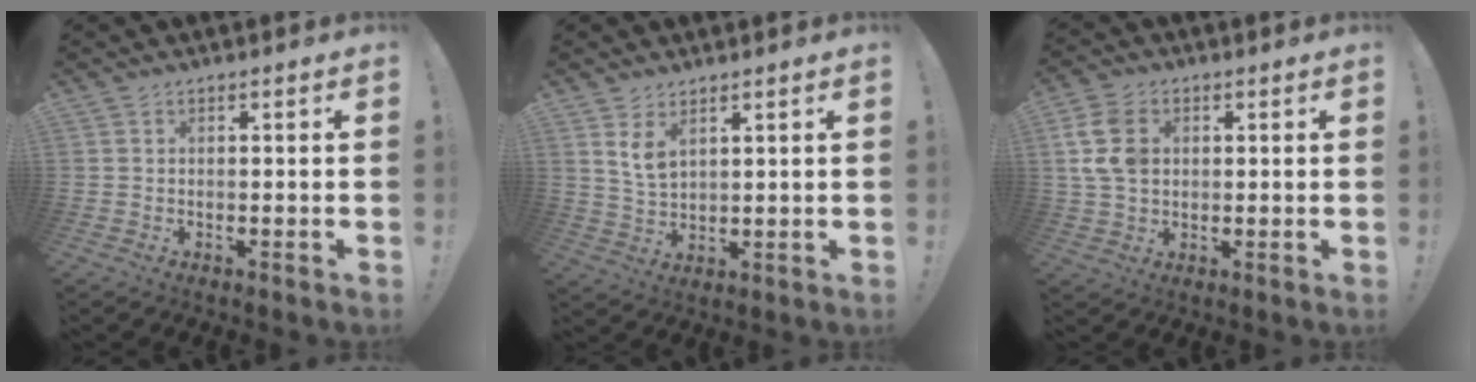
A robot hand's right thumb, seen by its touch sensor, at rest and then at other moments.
{"total": 5.9, "force": [3.6, 3.3, 3.3], "torque": [-0.058, -0.019, 0.067]}
{"total": 11.2, "force": [2.1, 8.2, 7.3], "torque": [-0.152, 0.007, 0.046]}